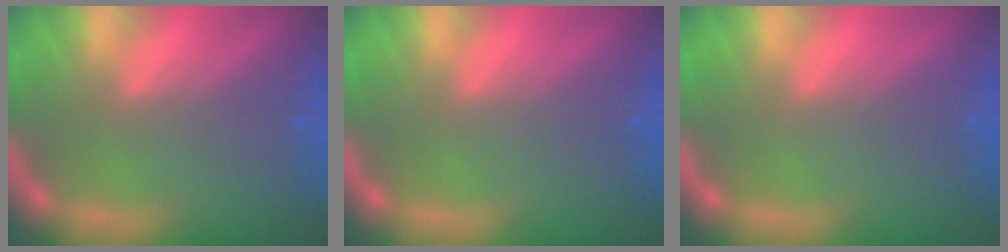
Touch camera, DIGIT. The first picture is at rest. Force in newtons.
{"total": 0.0}
{"total": 0.0}